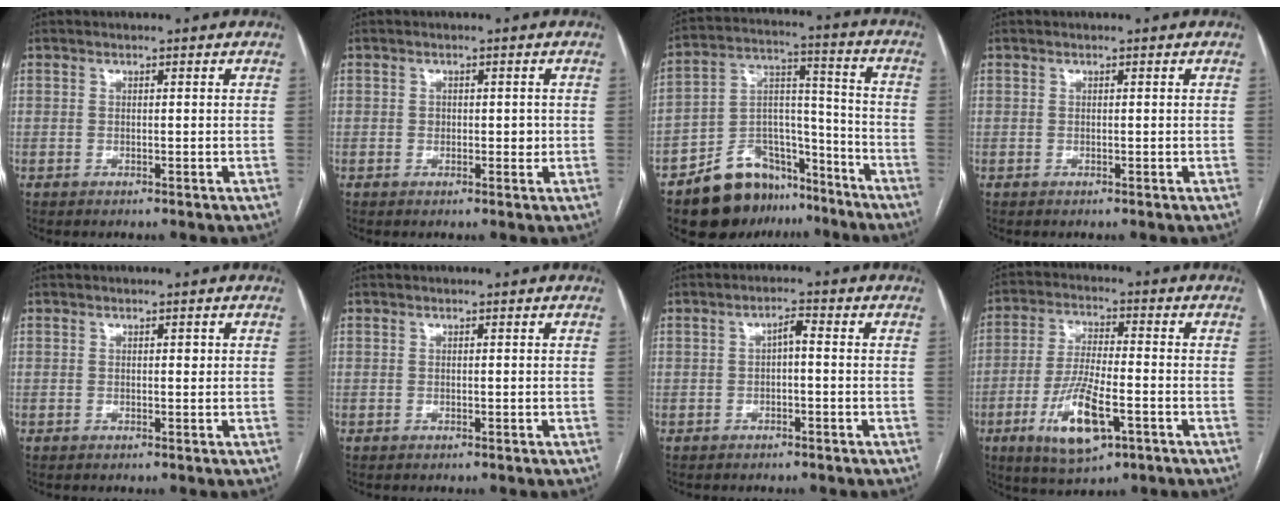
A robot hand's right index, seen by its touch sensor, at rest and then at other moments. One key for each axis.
{"total": 1.8, "fx": 0.0, "fy": 1.3, "fz": 1.2, "tx": -0.015, "ty": 0.002, "tz": 0.003}
{"total": 15.2, "fx": -11.4, "fy": 8.1, "fz": 5.8, "tx": -0.088, "ty": 0.051, "tz": -0.186}
{"total": 0.0}
{"total": 0.7, "fx": 0.2, "fy": 0.4, "fz": 0.6, "tx": -0.009, "ty": 0.000, "tz": 0.002}
{"total": 0.0}
{"total": 2.2, "fx": -0.2, "fy": 0.6, "fz": 2.1, "tx": -0.037, "ty": 0.009, "tz": -0.004}
{"total": 11.4, "fx": -4.6, "fy": 3.1, "fz": 10.0, "tx": -0.201, "ty": -0.015, "tz": -0.078}